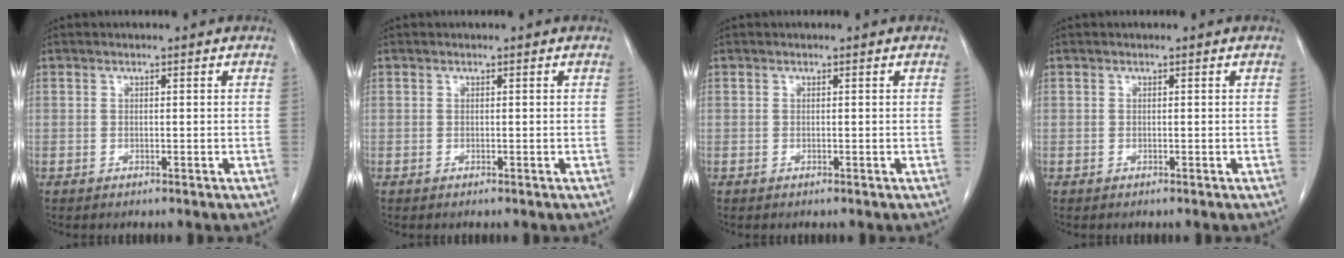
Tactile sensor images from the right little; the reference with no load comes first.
{"total": 0.0}
{"total": 0.0}
{"total": 0.0}